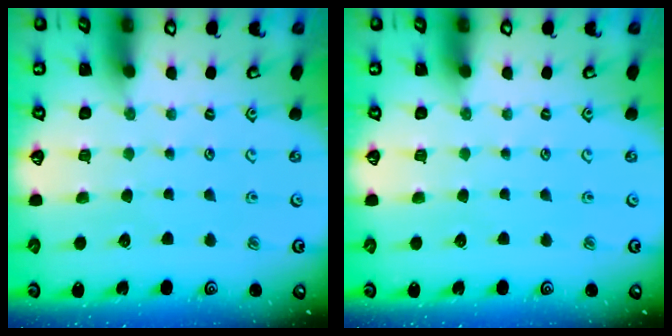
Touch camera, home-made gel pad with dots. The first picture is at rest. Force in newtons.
{"total": 0.0}